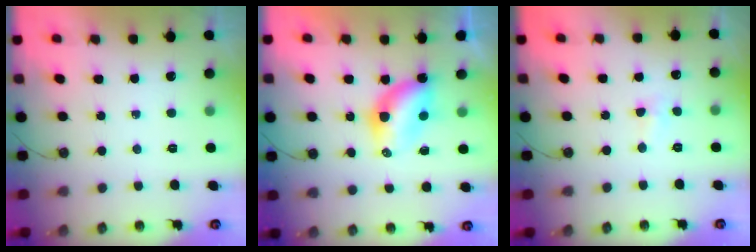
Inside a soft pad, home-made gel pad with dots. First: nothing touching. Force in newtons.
{"total": 6.1, "press": 6.1, "slide": 0.1}
{"total": 2.4, "press": 2.4, "slide": 0.5}